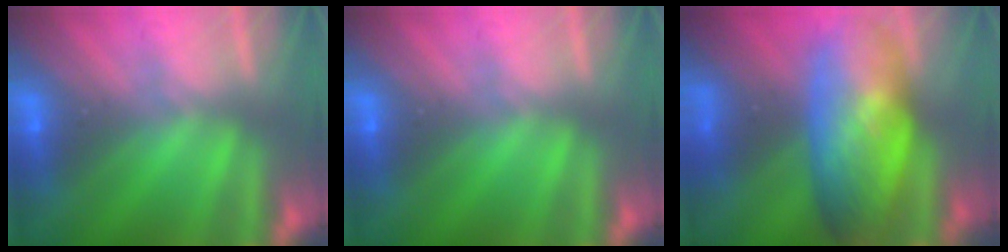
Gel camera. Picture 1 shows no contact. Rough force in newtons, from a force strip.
{"total": 0.0}
{"total": 9.3}